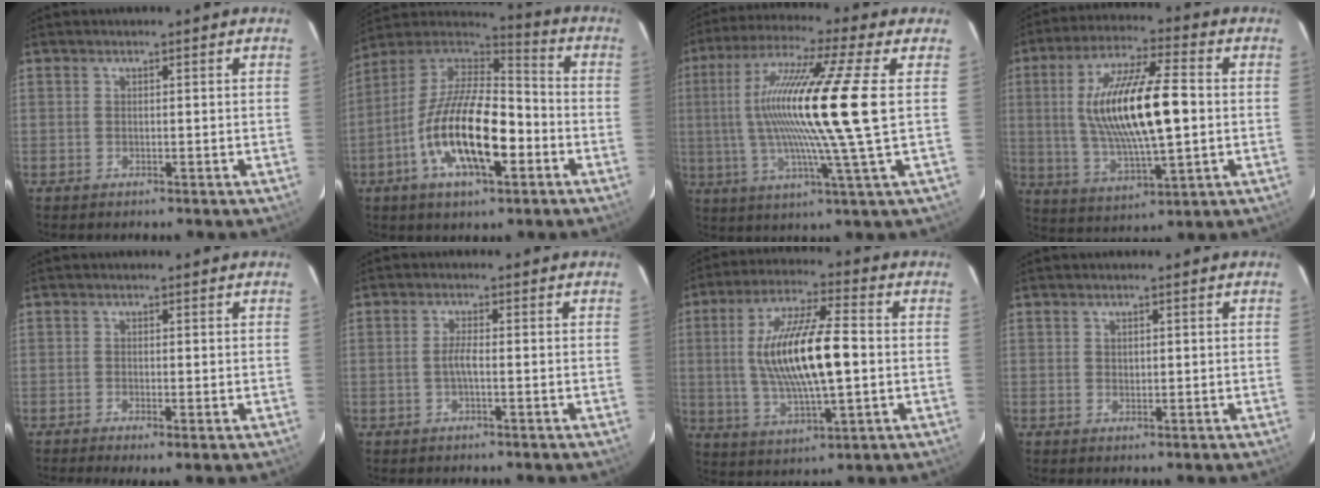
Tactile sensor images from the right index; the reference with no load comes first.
{"total": 19.5, "force": [-6.5, 7.9, 16.6], "torque": [-0.320, -0.011, -0.122]}
{"total": 18.9, "force": [1.4, -1.2, 18.8], "torque": [-0.336, -0.004, 0.019]}
{"total": 18.5, "force": [1.0, 5.2, 17.8], "torque": [-0.329, 0.003, 0.025]}
{"total": 1.6, "force": [-0.7, 0.3, 1.4], "torque": [-0.027, -0.009, -0.010]}
{"total": 2.1, "force": [-0.6, 0.3, 2.0], "torque": [-0.041, 0.000, -0.012]}
{"total": 16.8, "force": [0.3, 4.7, 16.1], "torque": [-0.302, 0.002, 0.010]}
{"total": 1.1, "force": [0.4, 0.9, 0.4], "torque": [-0.004, 0.002, 0.008]}